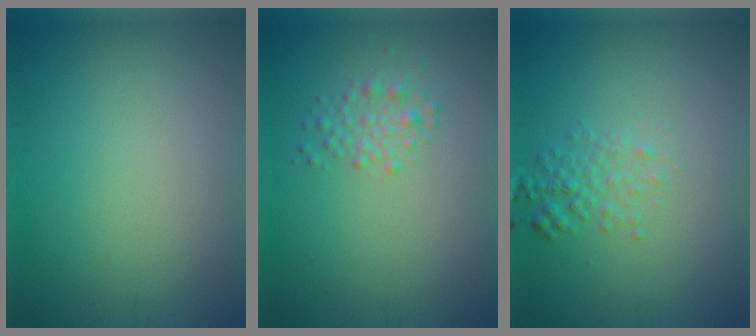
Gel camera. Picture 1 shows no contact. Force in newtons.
{"total": 1.9, "press": 1.9, "slide": 0.0}
{"total": 1.8, "press": 1.8, "slide": 0.1}